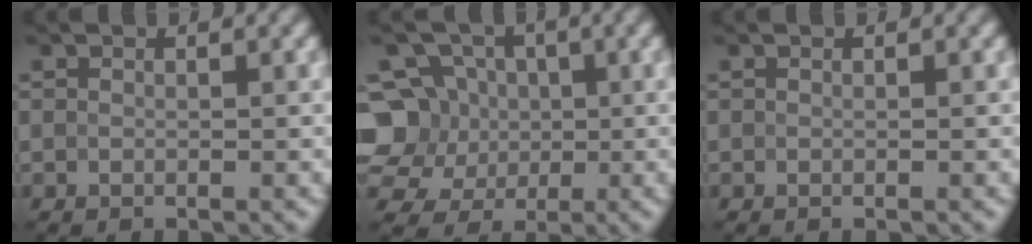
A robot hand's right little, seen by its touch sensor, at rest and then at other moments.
{"total": 6.7, "force": [0.1, 6.3, 2.5], "torque": [-0.044, 0.012, -0.032]}
{"total": 0.0}